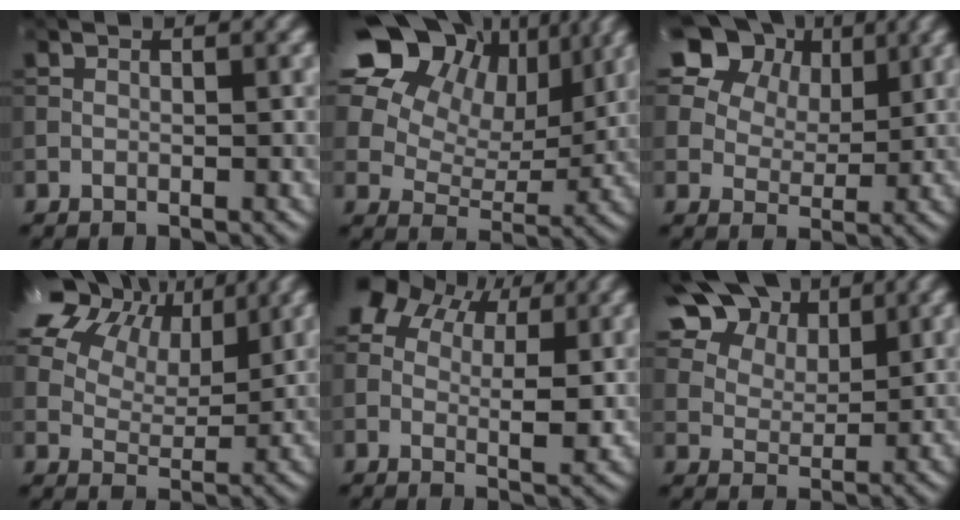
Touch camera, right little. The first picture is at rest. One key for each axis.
{"total": 18.7, "fx": 9.7, "fy": 12.6, "fz": 9.8, "tx": -0.229, "ty": 0.064, "tz": 0.176}
{"total": 15.4, "fx": 9.1, "fy": 10.4, "fz": 6.9, "tx": -0.181, "ty": 0.030, "tz": 0.185}
{"total": 15.0, "fx": 8.5, "fy": 9.5, "fz": 8.0, "tx": -0.173, "ty": 0.030, "tz": 0.162}
{"total": 7.1, "fx": 3.4, "fy": 4.3, "fz": 4.6, "tx": -0.084, "ty": 0.004, "tz": 0.056}
{"total": 11.0, "fx": 7.2, "fy": 6.1, "fz": 5.6, "tx": -0.132, "ty": 0.010, "tz": 0.127}